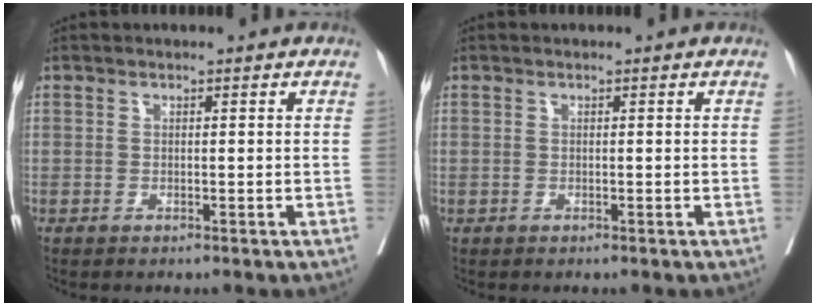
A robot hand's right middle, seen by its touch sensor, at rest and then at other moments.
{"total": 0.0}